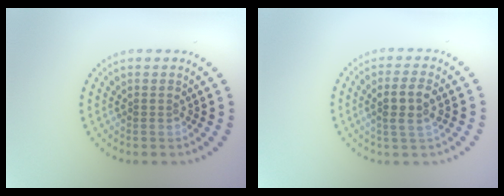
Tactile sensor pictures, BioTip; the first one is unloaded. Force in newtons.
{"total": 2.7, "press": 2.5, "slide": 0.9}